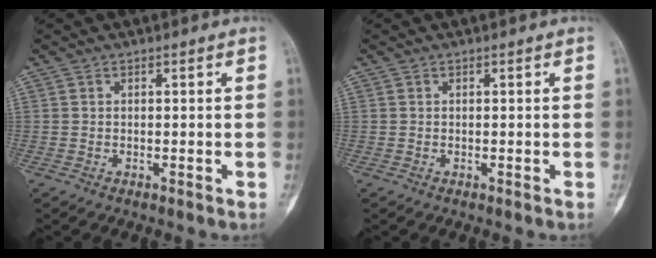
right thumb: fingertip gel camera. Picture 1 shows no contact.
{"total": 0.0}